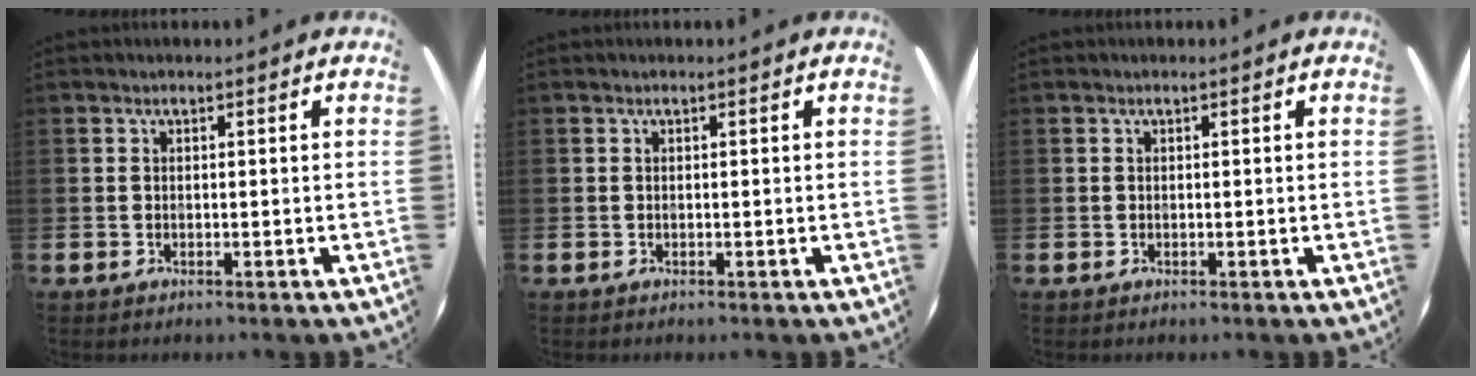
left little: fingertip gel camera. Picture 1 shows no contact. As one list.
[{"total": 0.0}, {"total": 0.0}]